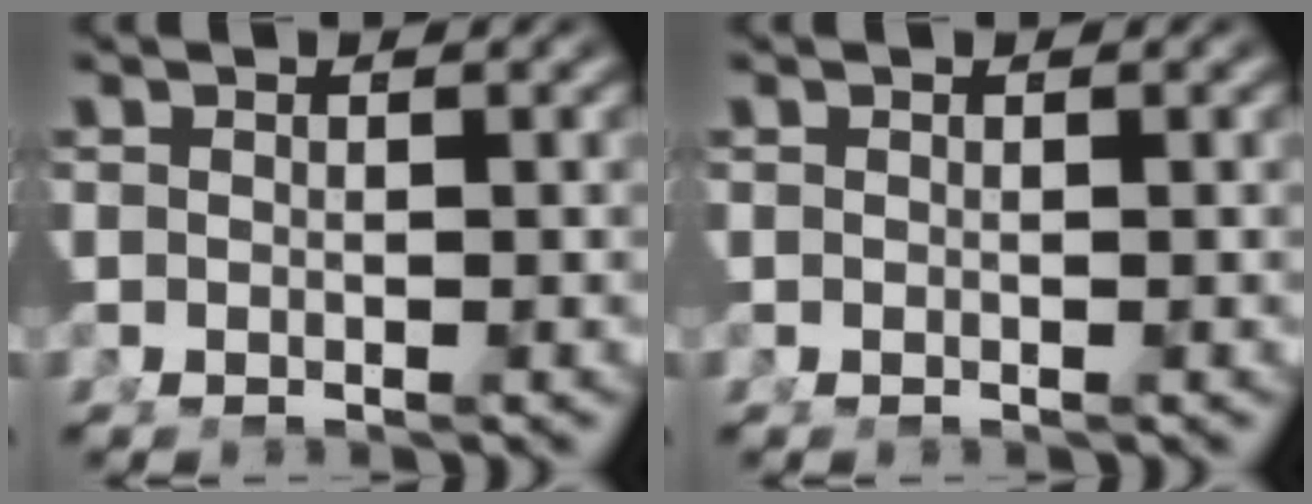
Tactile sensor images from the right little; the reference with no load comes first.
{"total": 0.0}